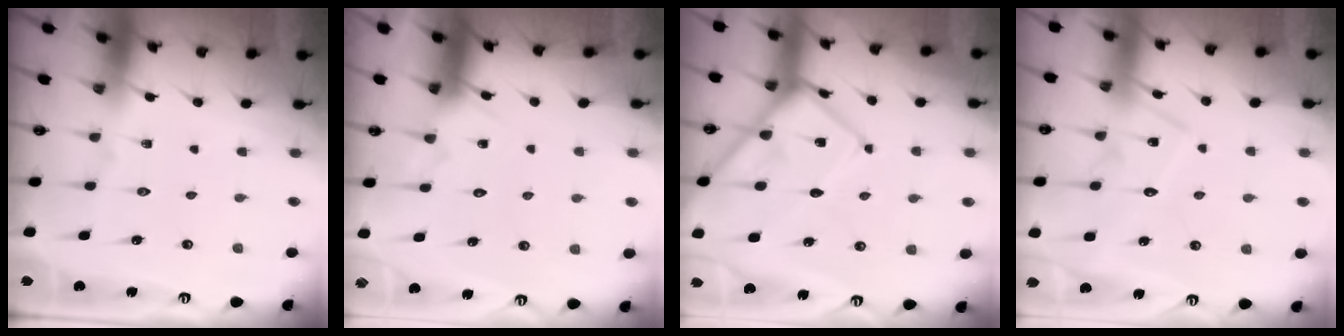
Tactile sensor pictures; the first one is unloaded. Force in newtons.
{"total": 5.5, "press": 5.5, "slide": 0.4}
{"total": 12.8, "press": 12.7, "slide": 1.4}
{"total": 11.8, "press": 11.8, "slide": 0.6}